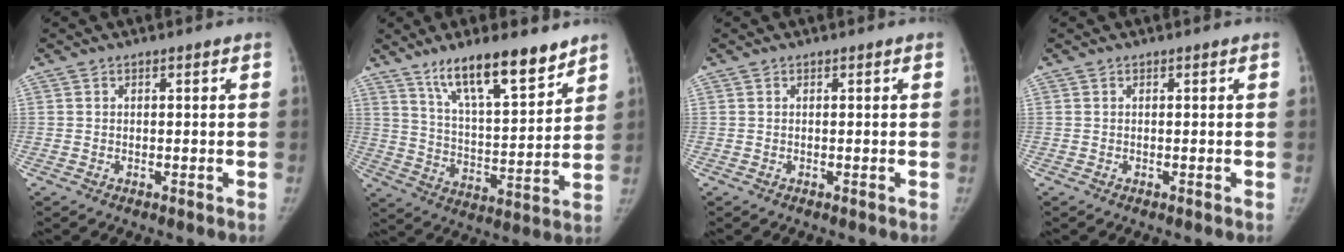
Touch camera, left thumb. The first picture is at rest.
{"total": 16.4, "force": [11.6, 4.4, 10.7], "torque": [-0.150, -0.067, 0.203]}
{"total": 0.0}
{"total": 0.0}